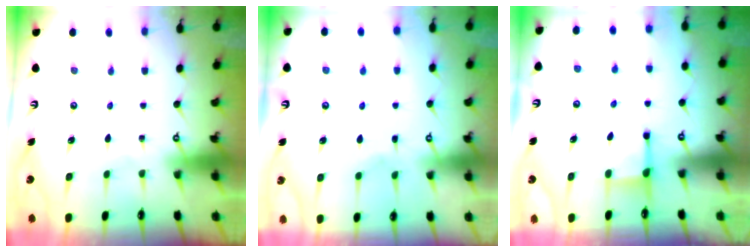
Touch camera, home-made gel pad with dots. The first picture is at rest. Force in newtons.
{"total": 2.8, "press": 2.8, "slide": 0.5}
{"total": 2.3, "press": 2.2, "slide": 0.6}